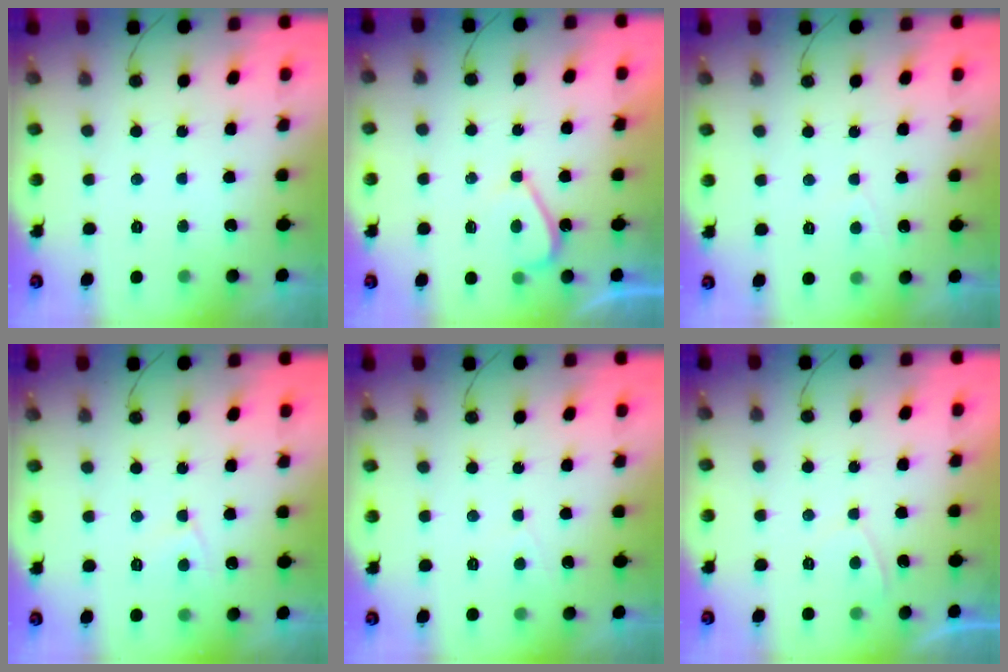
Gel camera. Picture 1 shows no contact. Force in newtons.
{"total": 3.9, "press": 3.8, "slide": 0.7}
{"total": 2.1, "press": 2.1, "slide": 0.3}
{"total": 5.2, "press": 5.2, "slide": 0.6}
{"total": 2.1, "press": 2.1, "slide": 0.3}
{"total": 1.2, "press": 1.1, "slide": 0.5}